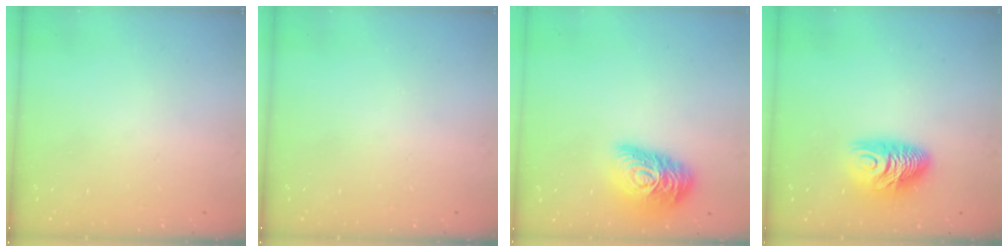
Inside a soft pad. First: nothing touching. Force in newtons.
{"total": 0.0}
{"total": 16.3, "press": 16.3, "slide": 0.9}
{"total": 11.0, "press": 11.0, "slide": 0.8}